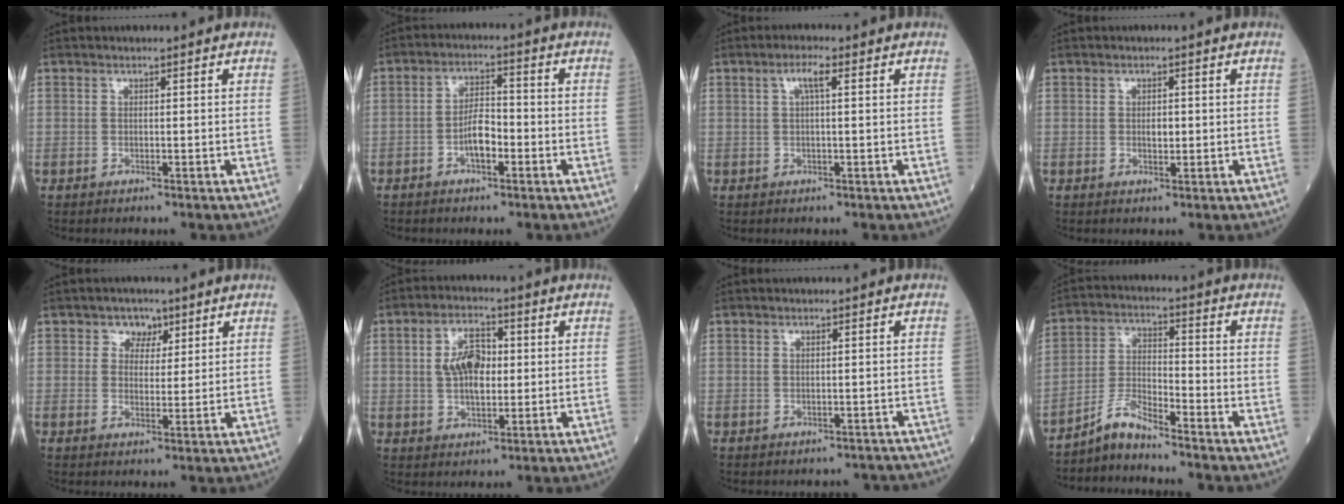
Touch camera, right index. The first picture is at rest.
{"total": 4.6, "force": [-1.9, 1.8, 3.9], "torque": [-0.077, 0.012, -0.037]}
{"total": 2.6, "force": [0.8, 0.3, 2.4], "torque": [-0.051, 0.008, 0.015]}
{"total": 1.5, "force": [0.0, 0.8, 1.3], "torque": [-0.024, -0.001, 0.001]}
{"total": 3.3, "force": [1.8, 2.5, 1.2], "torque": [-0.013, 0.004, 0.026]}
{"total": 6.8, "force": [0.6, 3.5, 5.8], "torque": [-0.113, 0.015, 0.011]}
{"total": 4.2, "force": [-3.7, 1.9, 0.6], "torque": [-0.002, 0.013, -0.038]}
{"total": 5.6, "force": [-5.2, 0.3, 2.1], "torque": [-0.050, -0.011, -0.101]}